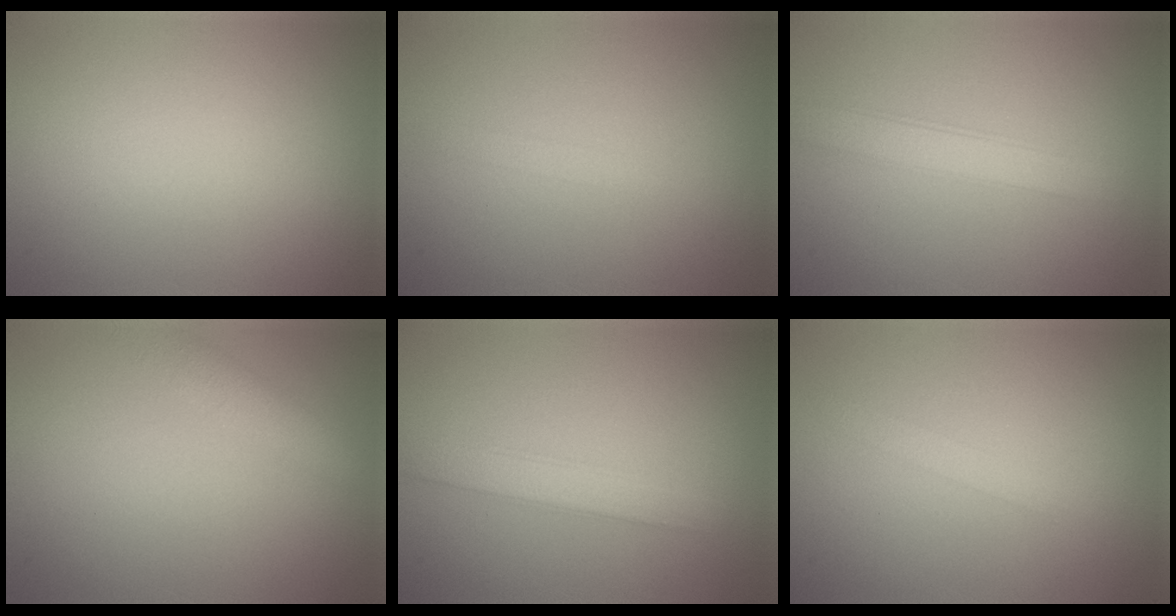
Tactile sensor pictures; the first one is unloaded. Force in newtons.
{"total": 0.7, "press": 0.7, "slide": 0.0}
{"total": 2.6, "press": 2.6, "slide": 0.0}
{"total": 2.9, "press": 2.9, "slide": 0.1}
{"total": 2.4, "press": 2.4, "slide": 0.1}
{"total": 1.0, "press": 1.0, "slide": 0.0}